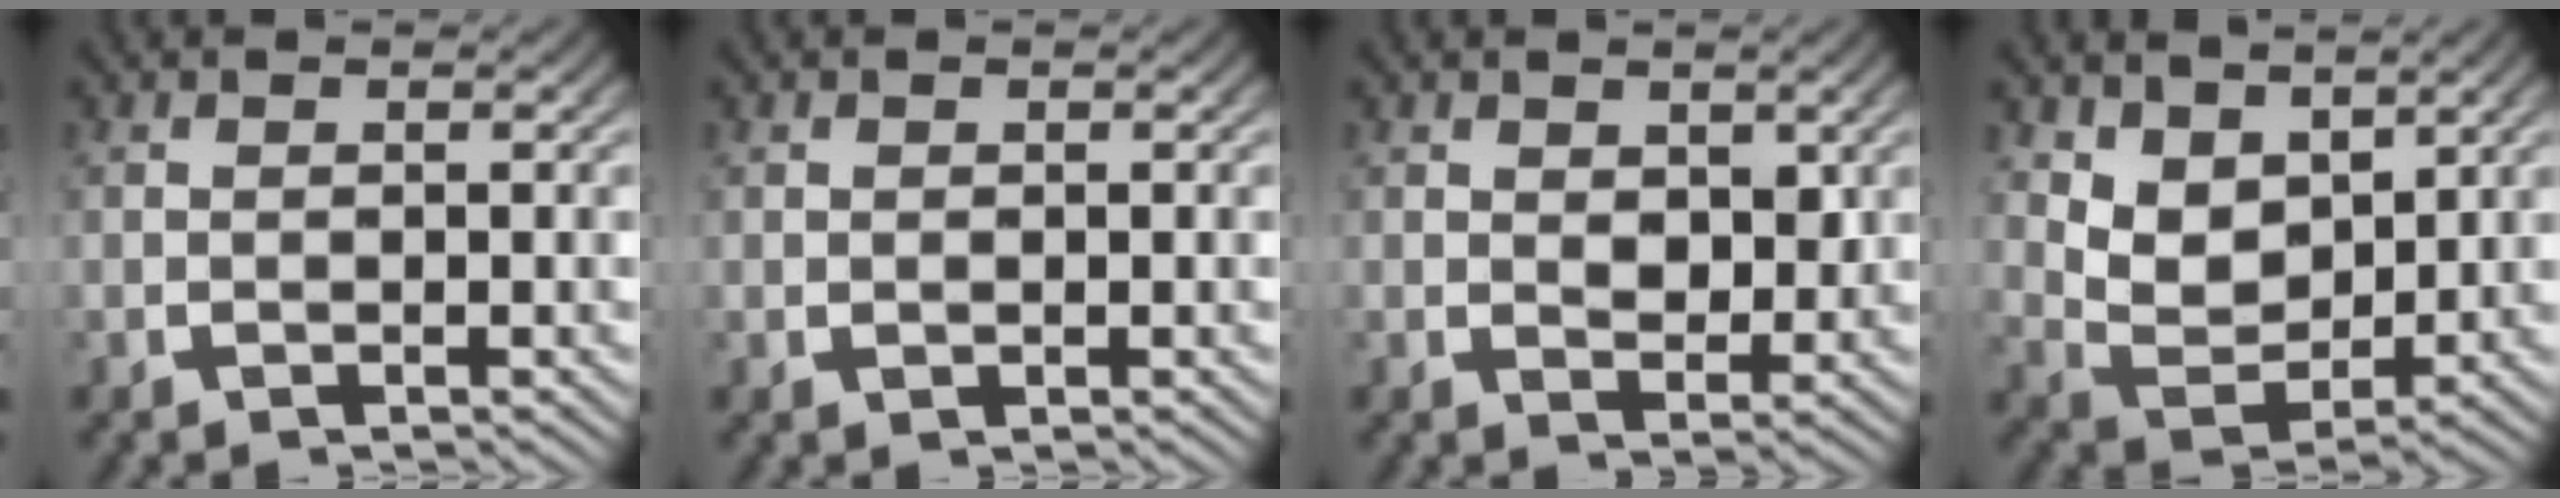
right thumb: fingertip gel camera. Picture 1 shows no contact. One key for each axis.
{"total": 0.6, "fx": 0.2, "fy": 0.5, "fz": 0.3, "tx": -0.006, "ty": -0.003, "tz": 0.006}
{"total": 2.4, "fx": 1.0, "fy": 1.6, "fz": 1.4, "tx": -0.026, "ty": -0.024, "tz": 0.032}
{"total": 5.3, "fx": 1.3, "fy": 3.5, "fz": 3.8, "tx": -0.086, "ty": -0.028, "tz": 0.034}